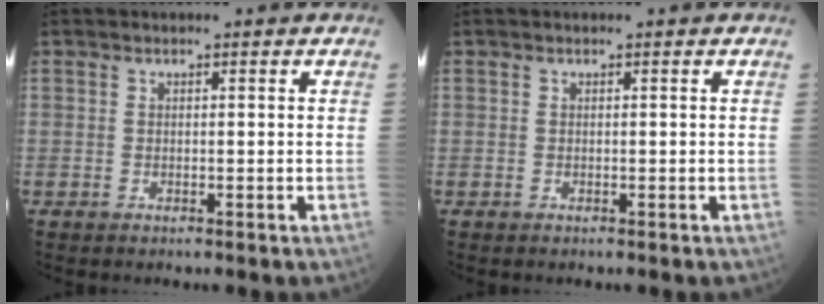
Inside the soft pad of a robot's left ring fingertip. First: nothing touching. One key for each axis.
{"total": 0.0}